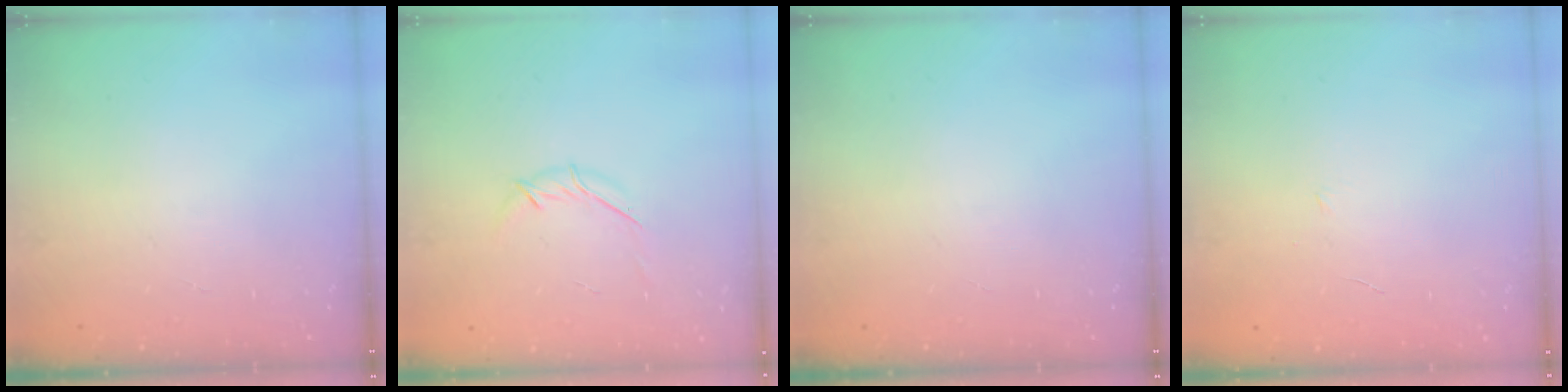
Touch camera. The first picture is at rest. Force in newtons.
{"total": 4.3, "press": 4.2, "slide": 1.1}
{"total": 0.0}
{"total": 3.6, "press": 3.5, "slide": 1.0}